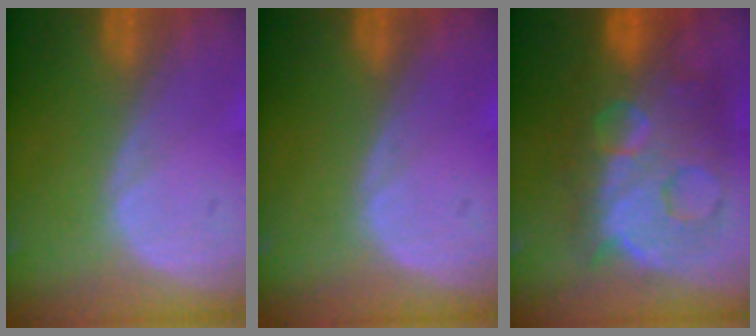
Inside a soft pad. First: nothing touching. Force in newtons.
{"total": 0.0}
{"total": 12.4, "press": 12.3, "slide": 1.2}